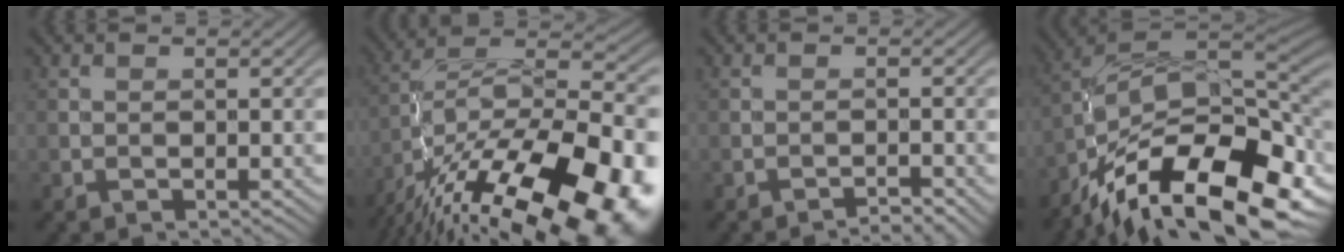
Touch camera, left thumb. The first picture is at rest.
{"total": 20.6, "force": [-12.4, 7.8, 14.5], "torque": [-0.226, -0.025, -0.184]}
{"total": 1.8, "force": [-1.6, 0.0, 0.8], "torque": [-0.012, 0.005, -0.027]}
{"total": 17.8, "force": [-8.0, 8.0, 13.7], "torque": [-0.248, -0.018, -0.131]}